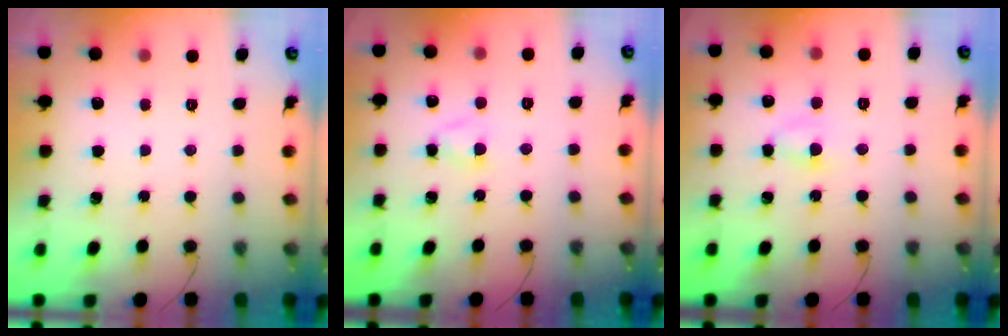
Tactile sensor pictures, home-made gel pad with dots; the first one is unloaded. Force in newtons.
{"total": 2.7, "press": 2.5, "slide": 1.0}
{"total": 4.0, "press": 3.8, "slide": 1.4}